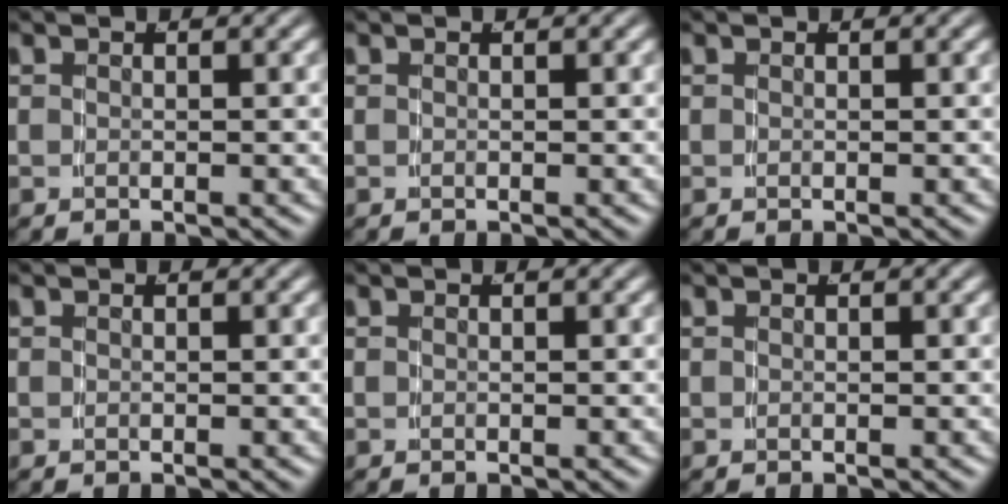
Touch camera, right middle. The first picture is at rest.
{"total": 0.0}
{"total": 0.0}
{"total": 0.0}
{"total": 0.0}
{"total": 0.0}